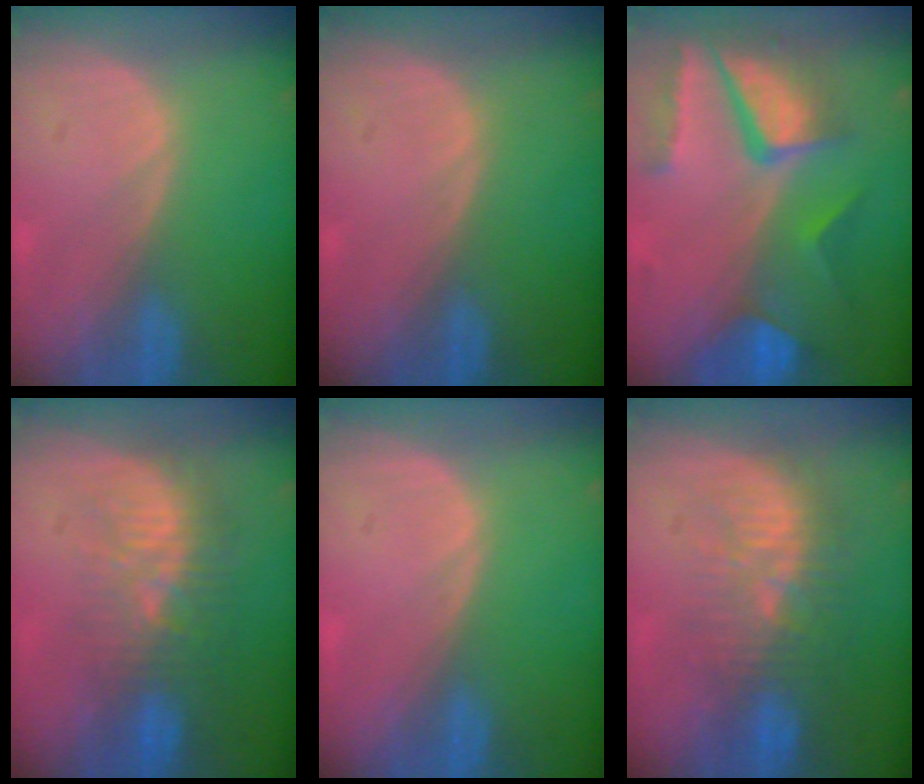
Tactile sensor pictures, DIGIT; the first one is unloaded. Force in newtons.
{"total": 0.0}
{"total": 10.9, "press": 9.0, "slide": 6.1}
{"total": 9.3, "press": 8.5, "slide": 3.6}
{"total": 0.0}
{"total": 9.4, "press": 8.9, "slide": 2.9}